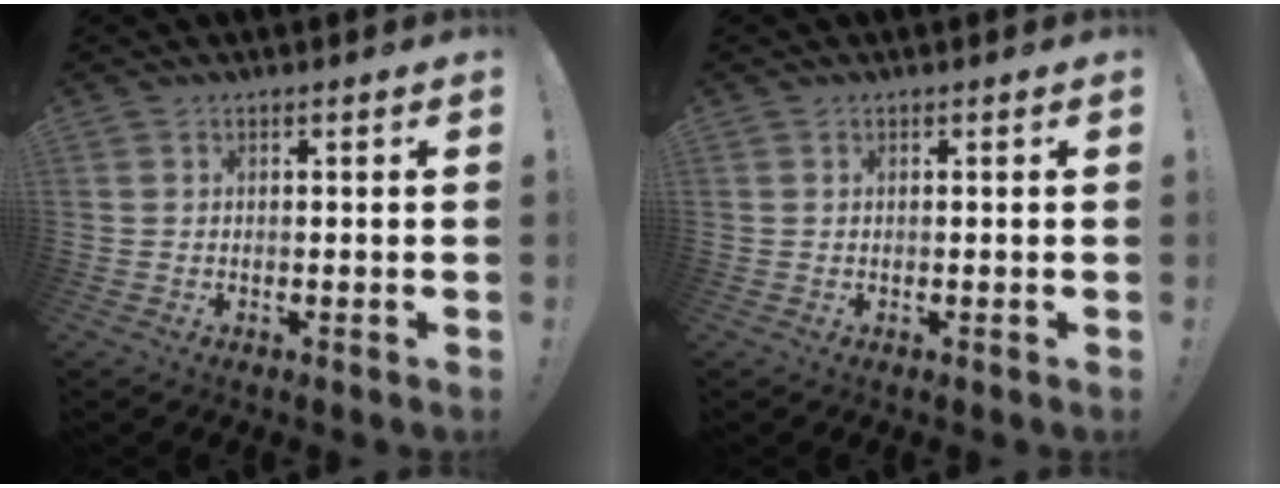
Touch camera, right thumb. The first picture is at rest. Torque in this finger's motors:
{"motor_torque": [-0.05, 0.12, 0.14, 0.02, -0.04]}